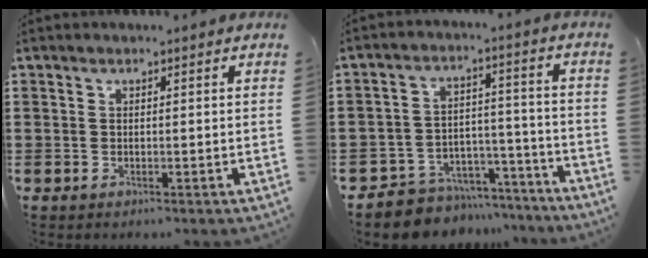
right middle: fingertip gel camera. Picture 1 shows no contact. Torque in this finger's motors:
{"motor_torque": [1.08, -1.06, 0.16, 0.06]}